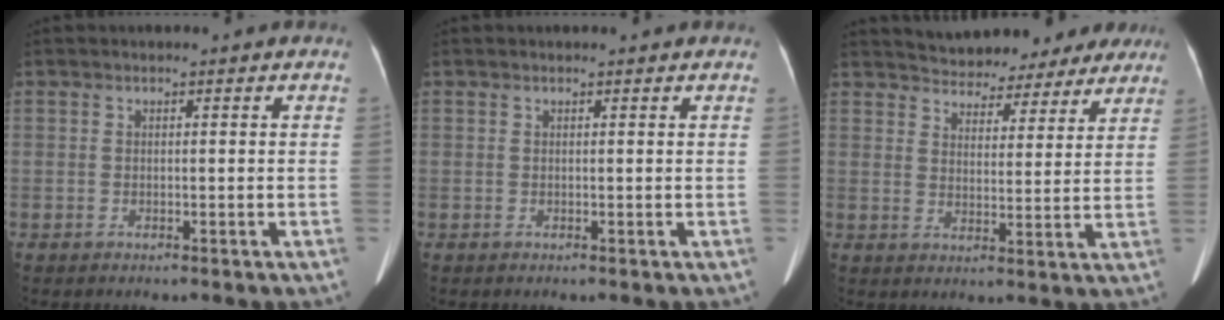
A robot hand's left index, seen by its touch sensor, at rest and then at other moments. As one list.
[{"total": 1.9, "force": [1.8, 0.2, 0.6], "torque": [-0.006, -0.002, 0.014]}, {"total": 16.9, "force": [15.2, 5.8, 4.4], "torque": [-0.055, -0.004, 0.188]}]